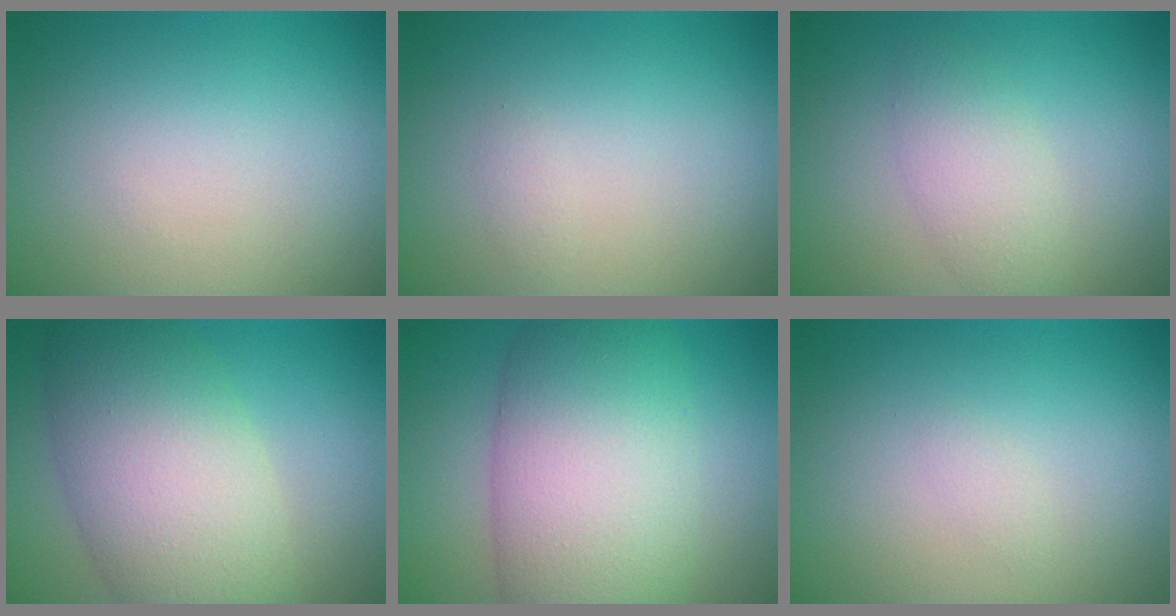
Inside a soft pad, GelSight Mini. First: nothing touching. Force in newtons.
{"total": 0.6, "press": 0.6, "slide": 0.0}
{"total": 2.7, "press": 2.7, "slide": 0.0}
{"total": 9.6, "press": 9.6, "slide": 0.5}
{"total": 11.5, "press": 11.4, "slide": 0.5}
{"total": 0.7, "press": 0.7, "slide": 0.1}